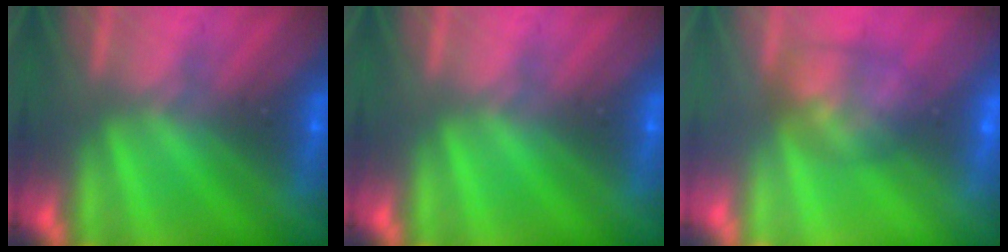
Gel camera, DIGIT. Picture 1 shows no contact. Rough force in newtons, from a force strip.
{"total": 0.0}
{"total": 7.3}